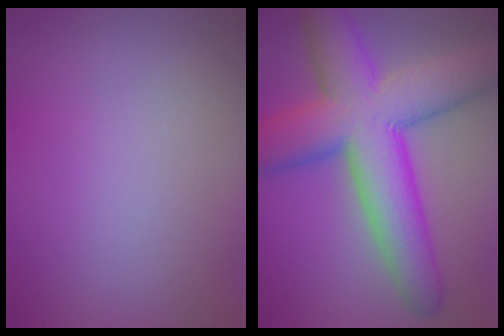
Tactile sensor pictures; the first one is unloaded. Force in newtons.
{"total": 11.7, "press": 11.7, "slide": 0.4}